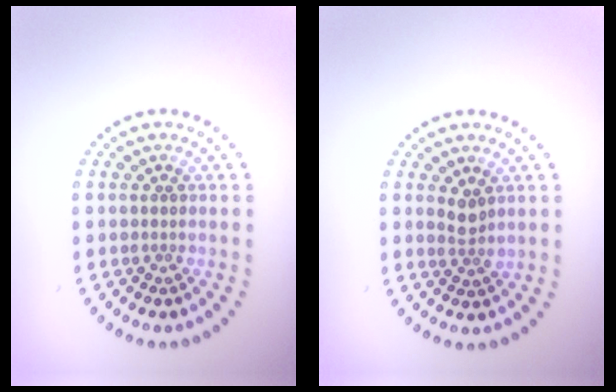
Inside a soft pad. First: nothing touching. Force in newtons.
{"total": 1.5, "press": 1.2, "slide": 1.0}